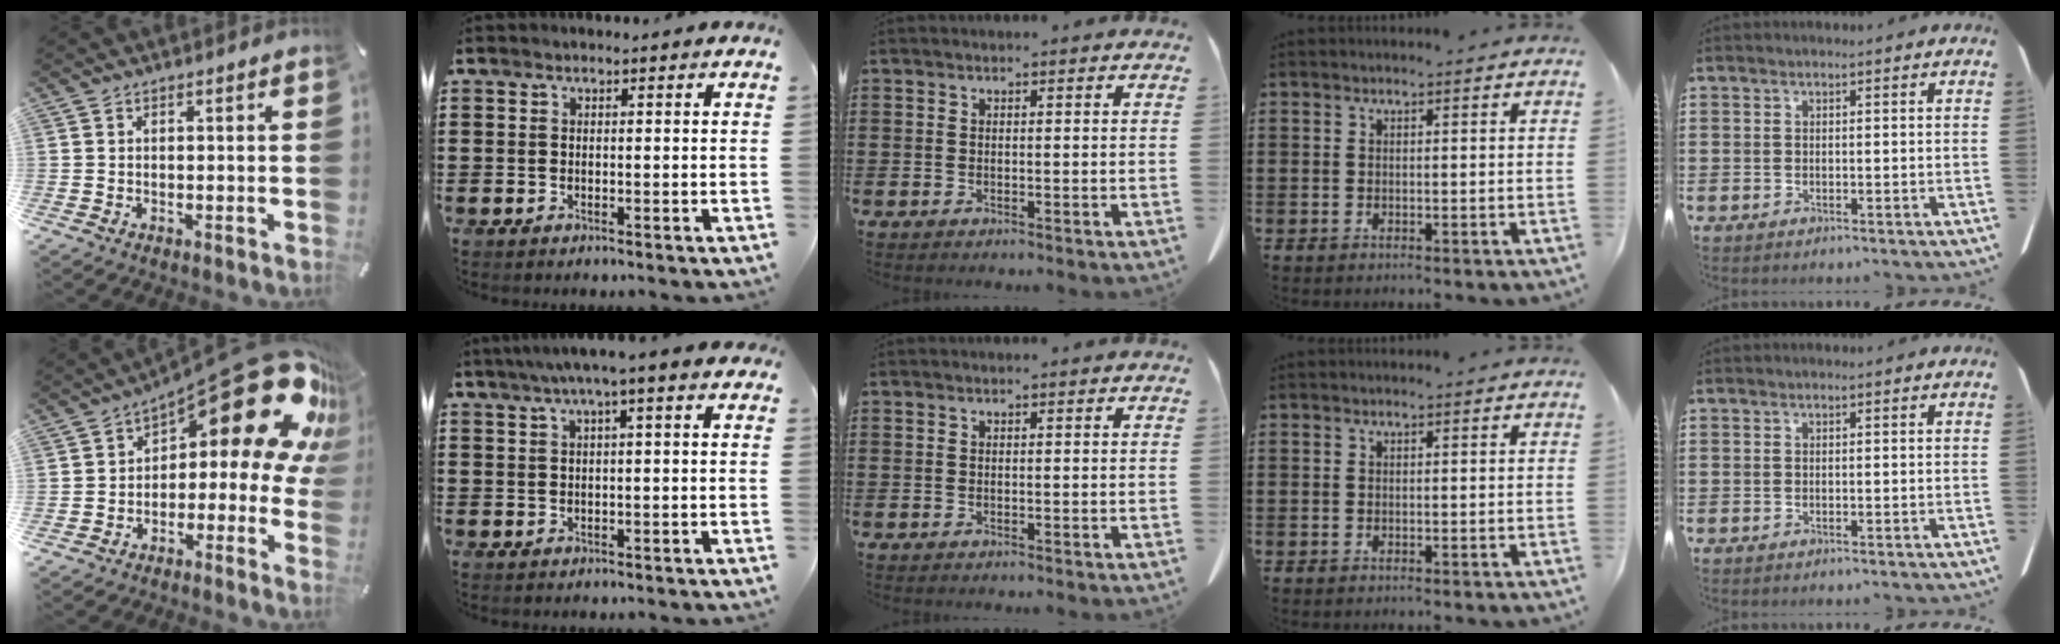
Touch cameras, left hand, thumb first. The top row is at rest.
{"thumb": {"total": 22.2, "force": [10.3, 8.7, 17.6], "torque": [-0.239, -0.074, 0.179]}, "index": {"total": 3.6, "force": [0.8, 0.1, 3.5], "torque": [-0.065, 0.000, 0.012]}}